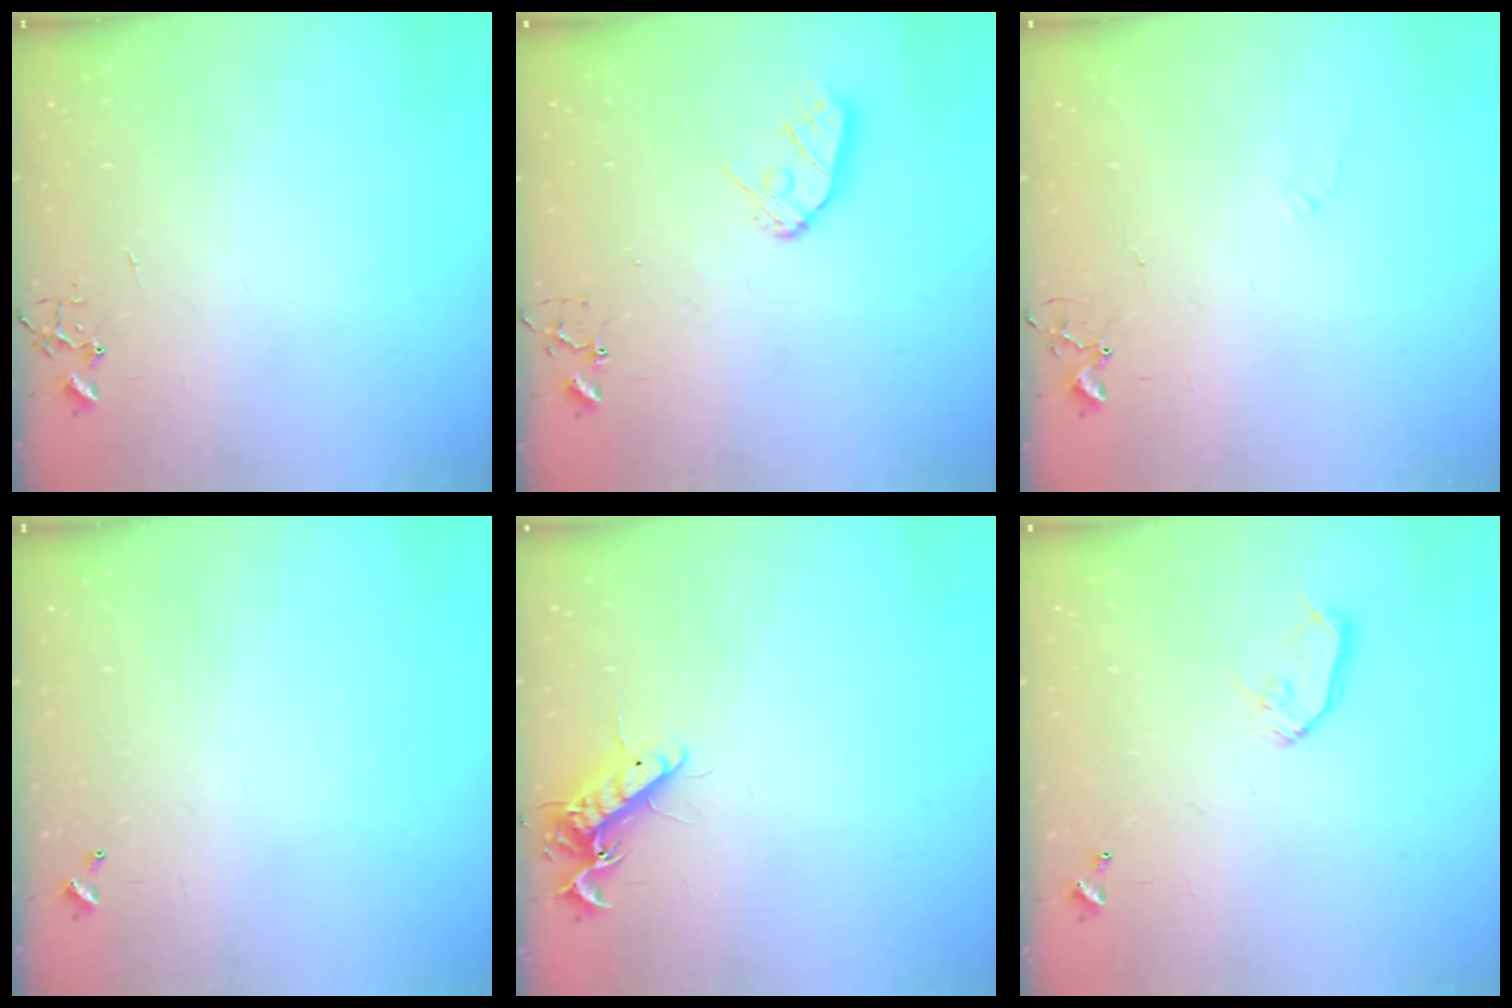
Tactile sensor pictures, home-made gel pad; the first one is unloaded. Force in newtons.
{"total": 9.1, "press": 9.1, "slide": 0.9}
{"total": 5.5, "press": 5.5, "slide": 0.8}
{"total": 0.0}
{"total": 10.7, "press": 10.5, "slide": 1.7}
{"total": 8.0, "press": 8.0, "slide": 0.4}